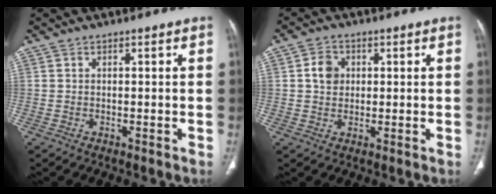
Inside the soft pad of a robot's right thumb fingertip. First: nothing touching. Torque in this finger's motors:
{"motor_torque": [-0.01, 0.55, 0.31, -0.43, 0.01]}